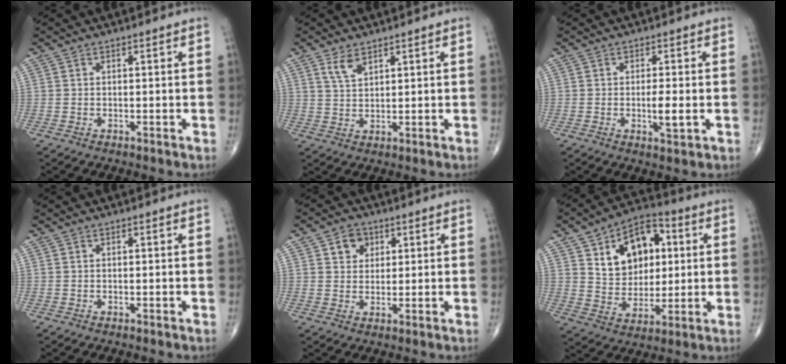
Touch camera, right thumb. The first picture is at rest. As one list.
[{"total": 3.5, "force": [2.3, 1.6, 2.1], "torque": [-0.036, -0.012, 0.051]}, {"total": 3.9, "force": [-0.7, 0.9, 3.8], "torque": [-0.072, 0.001, -0.014]}, {"total": 0.0}, {"total": 4.7, "force": [2.0, 3.8, 1.9], "torque": [-0.006, -0.006, 0.030]}, {"total": 16.0, "force": [4.6, 11.1, 10.6], "torque": [-0.117, -0.001, 0.076]}]